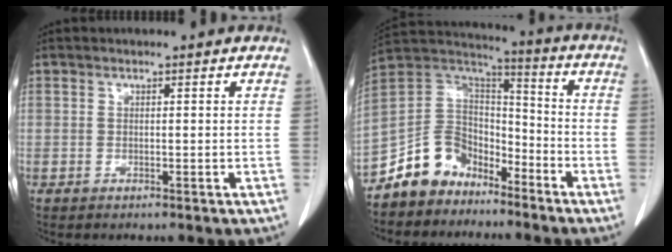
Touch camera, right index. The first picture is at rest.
{"total": 11.9, "force": [-8.5, 7.6, 3.1], "torque": [-0.071, 0.055, -0.162]}